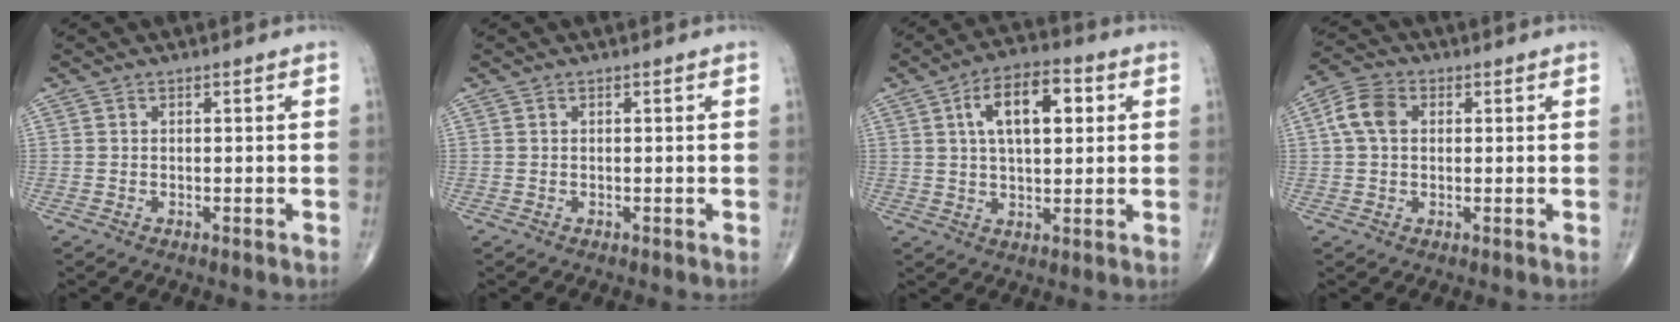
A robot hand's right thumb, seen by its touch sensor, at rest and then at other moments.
{"total": 0.0}
{"total": 11.7, "force": [3.3, 5.6, 9.7], "torque": [-0.140, 0.007, 0.048]}
{"total": 6.2, "force": [1.1, 4.4, 4.2], "torque": [-0.084, 0.017, 0.015]}